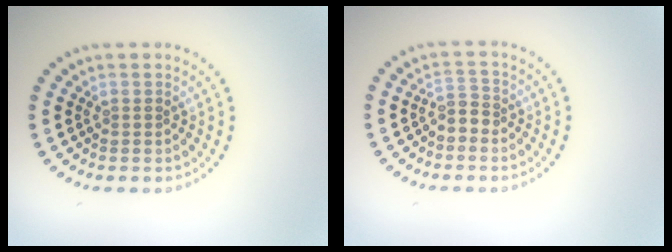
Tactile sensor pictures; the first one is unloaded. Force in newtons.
{"total": 1.5, "press": 1.3, "slide": 0.8}